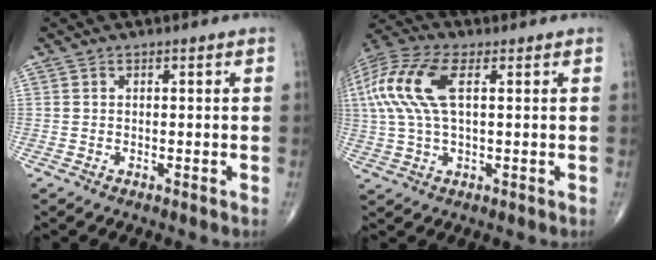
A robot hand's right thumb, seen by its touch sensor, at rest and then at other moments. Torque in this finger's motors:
{"motor_torque": [-0.48, 1.13, 0.70, -0.57, 0.47]}